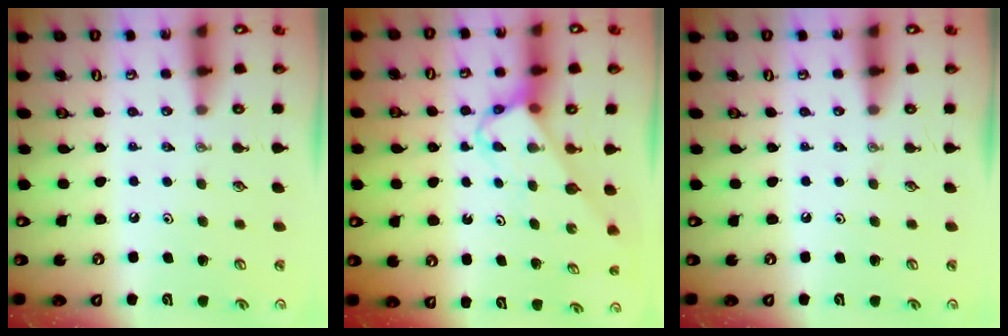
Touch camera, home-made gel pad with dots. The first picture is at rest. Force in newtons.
{"total": 3.6, "press": 3.6, "slide": 0.1}
{"total": 0.0}